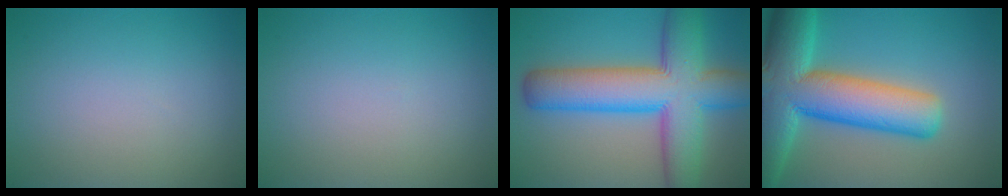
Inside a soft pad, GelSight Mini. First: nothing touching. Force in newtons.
{"total": 0.0}
{"total": 11.8, "press": 11.8, "slide": 0.4}
{"total": 13.1, "press": 13.1, "slide": 0.8}